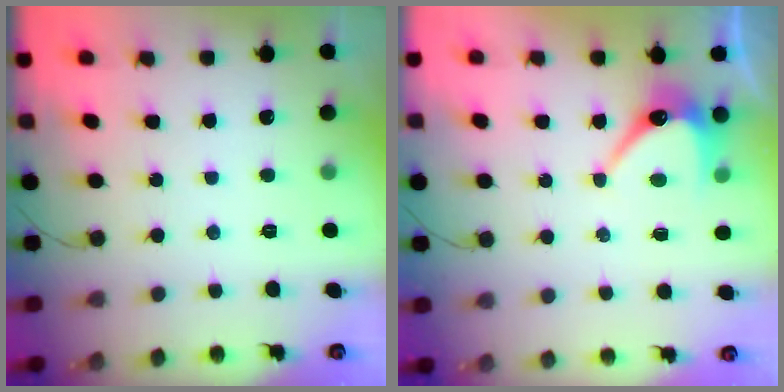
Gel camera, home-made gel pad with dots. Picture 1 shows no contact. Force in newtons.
{"total": 6.2, "press": 6.2, "slide": 0.4}